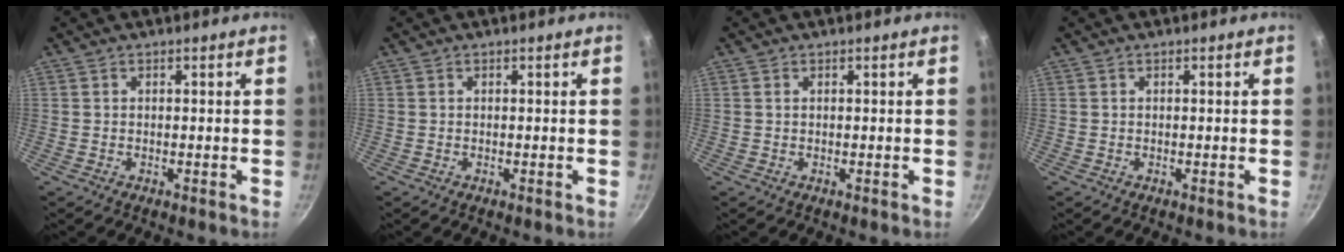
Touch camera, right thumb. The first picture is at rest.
{"total": 0.0}
{"total": 0.0}
{"total": 0.0}